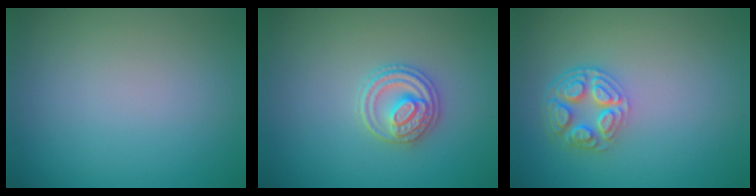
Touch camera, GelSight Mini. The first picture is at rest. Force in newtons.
{"total": 2.8, "press": 2.7, "slide": 0.6}
{"total": 4.5, "press": 3.3, "slide": 3.0}